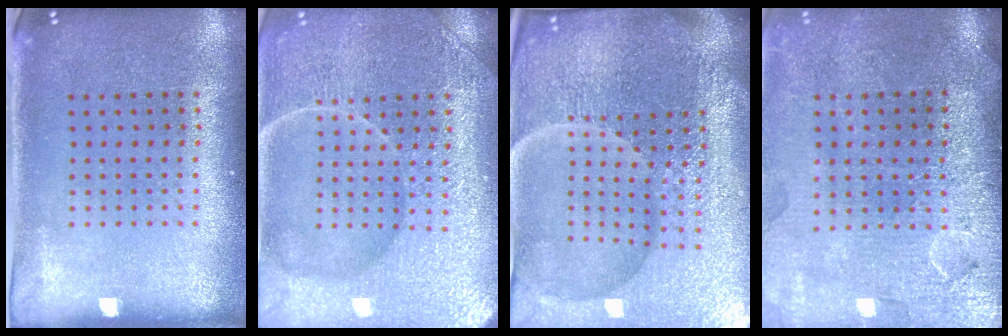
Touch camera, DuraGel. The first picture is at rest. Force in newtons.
{"total": 5.2, "press": 5.1, "slide": 0.6}
{"total": 7.3, "press": 6.4, "slide": 3.5}
{"total": 4.2, "press": 3.7, "slide": 2.1}